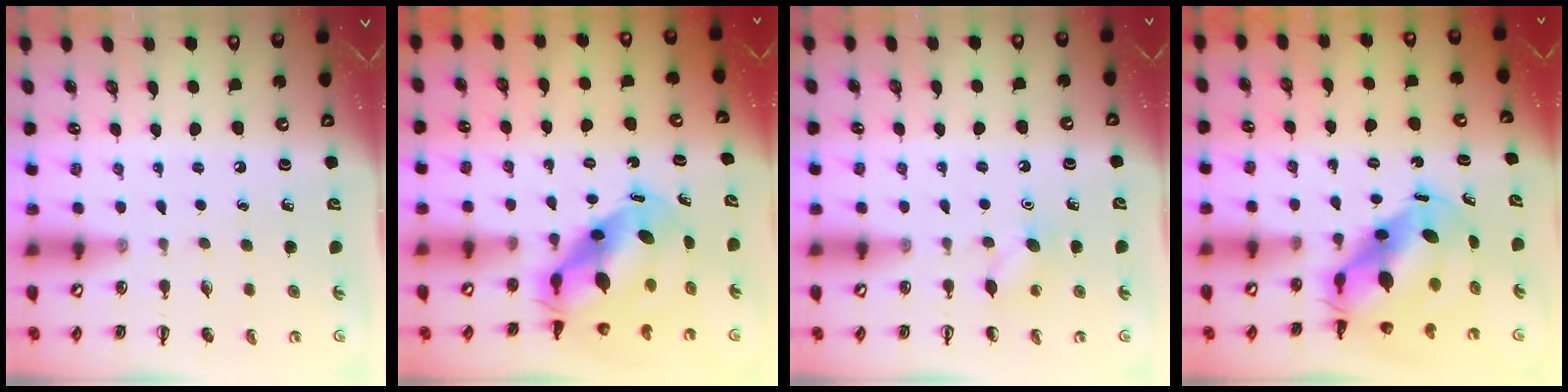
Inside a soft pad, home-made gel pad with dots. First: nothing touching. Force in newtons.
{"total": 8.8, "press": 8.5, "slide": 2.2}
{"total": 5.5, "press": 5.3, "slide": 1.5}
{"total": 8.2, "press": 8.0, "slide": 1.9}